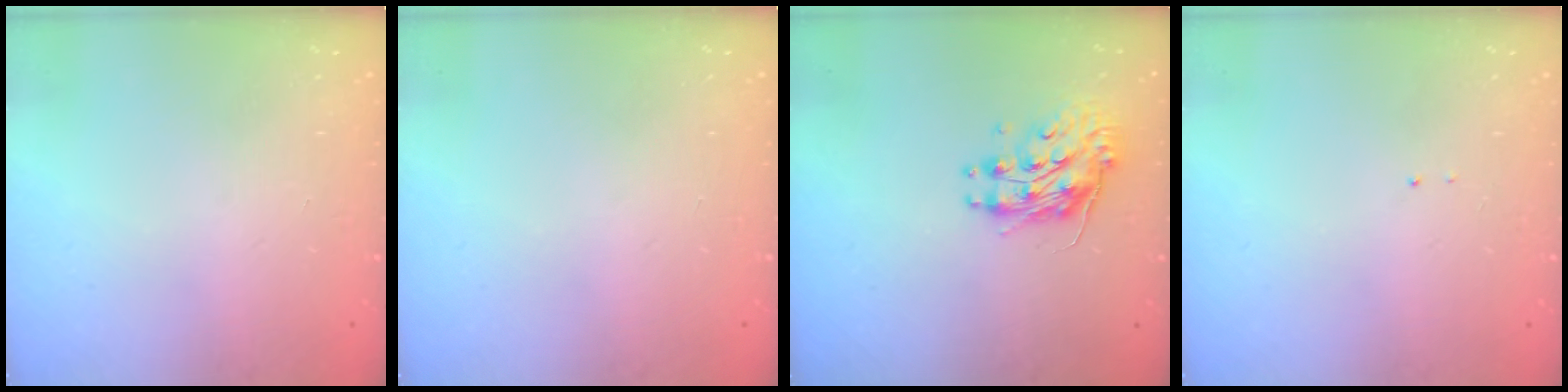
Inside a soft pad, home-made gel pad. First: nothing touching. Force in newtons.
{"total": 0.0}
{"total": 10.4, "press": 10.4, "slide": 0.8}
{"total": 0.7, "press": 0.7, "slide": 0.1}